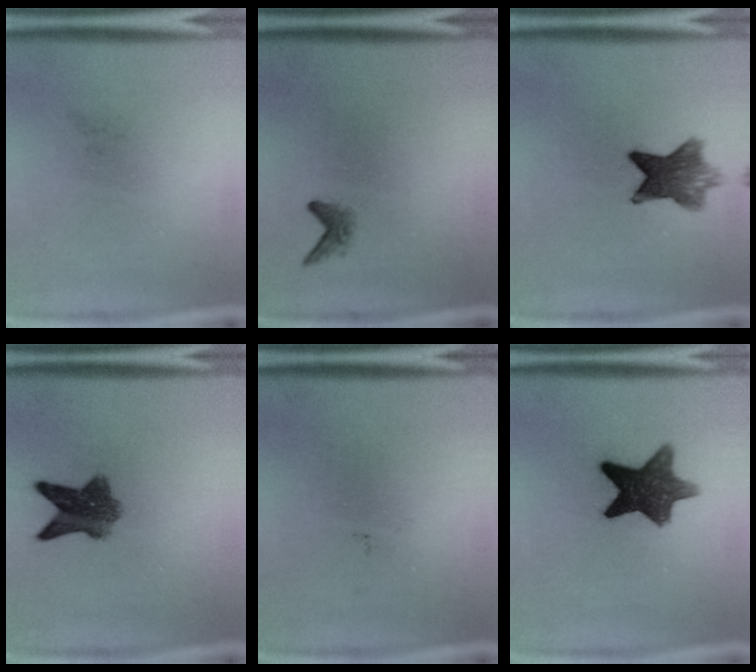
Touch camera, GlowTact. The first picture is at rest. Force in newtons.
{"total": 1.4}
{"total": 7.7}
{"total": 6.9}
{"total": 0.0}
{"total": 10.8}